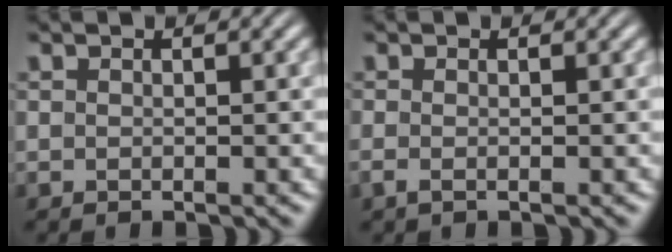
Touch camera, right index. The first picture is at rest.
{"total": 1.0, "force": [-0.7, 0.2, 0.6], "torque": [-0.024, -0.015, -0.007]}